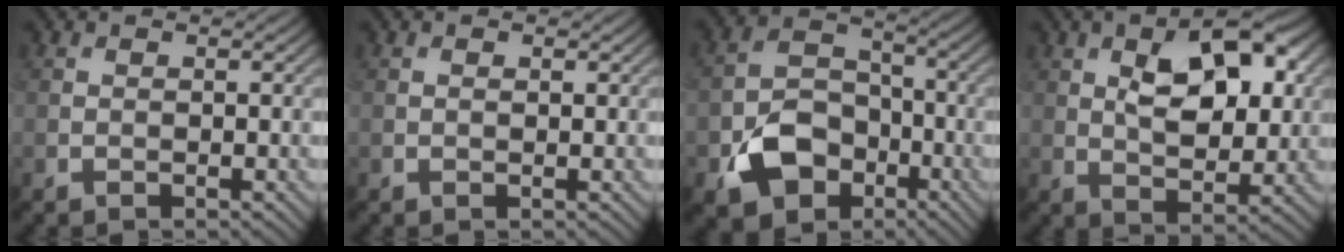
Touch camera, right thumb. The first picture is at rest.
{"total": 0.6, "force": [0.2, 0.3, 0.5], "torque": [-0.009, -0.001, 0.002]}
{"total": 8.8, "force": [-4.2, 6.2, 4.5], "torque": [-0.093, -0.012, -0.085]}
{"total": 10.3, "force": [3.2, 5.3, 8.3], "torque": [-0.133, 0.004, 0.047]}